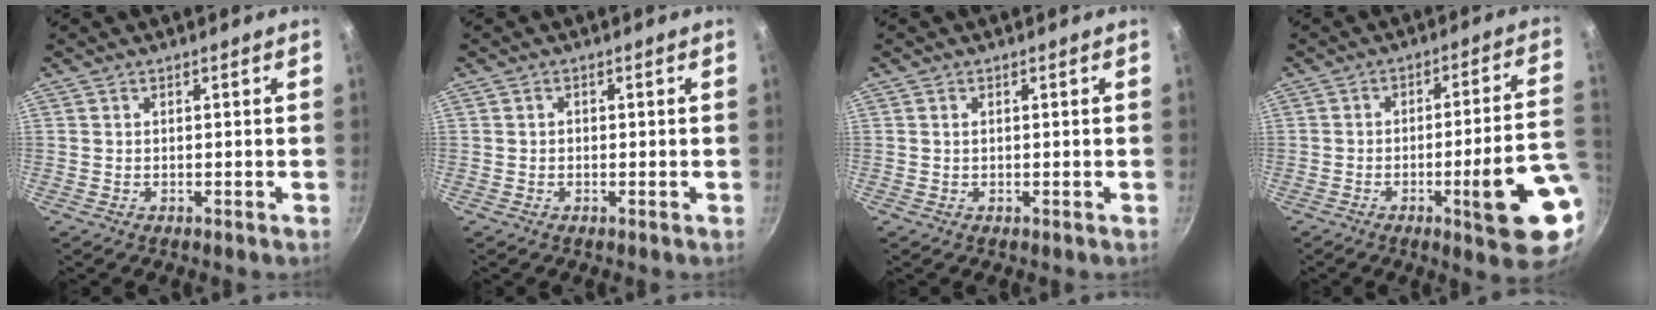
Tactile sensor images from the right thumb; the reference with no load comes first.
{"total": 0.6, "force": [-0.2, 0.5, 0.2], "torque": [-0.003, 0.003, -0.003]}
{"total": 0.6, "force": [0.1, 0.4, 0.4], "torque": [-0.006, 0.002, 0.003]}
{"total": 14.9, "force": [-4.6, 2.0, 14.1], "torque": [-0.174, 0.027, -0.057]}